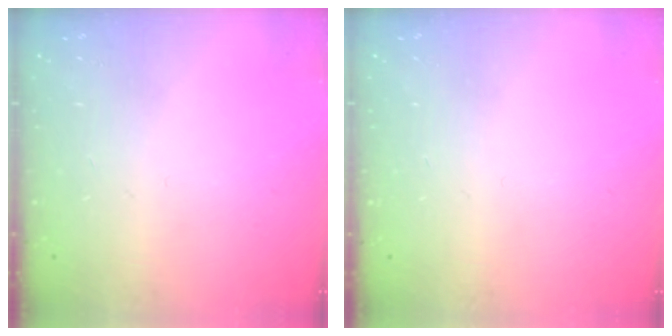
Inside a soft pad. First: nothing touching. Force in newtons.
{"total": 0.0}